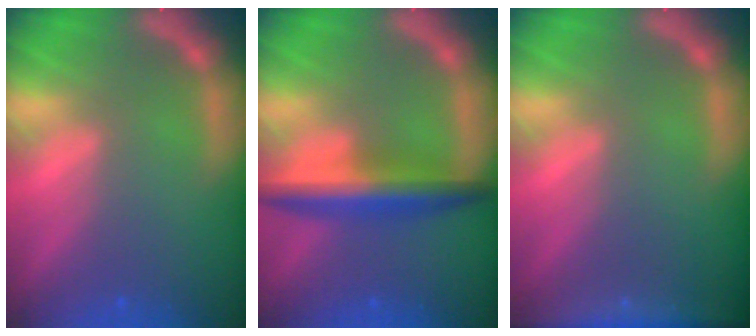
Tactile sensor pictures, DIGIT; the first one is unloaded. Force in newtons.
{"total": 5.5}
{"total": 6.0}